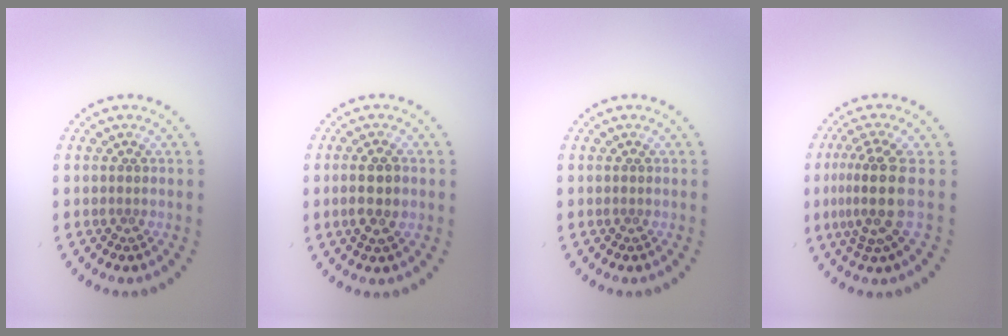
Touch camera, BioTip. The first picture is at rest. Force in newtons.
{"total": 2.8, "press": 2.7, "slide": 0.8}
{"total": 0.0}
{"total": 4.2, "press": 3.1, "slide": 2.8}